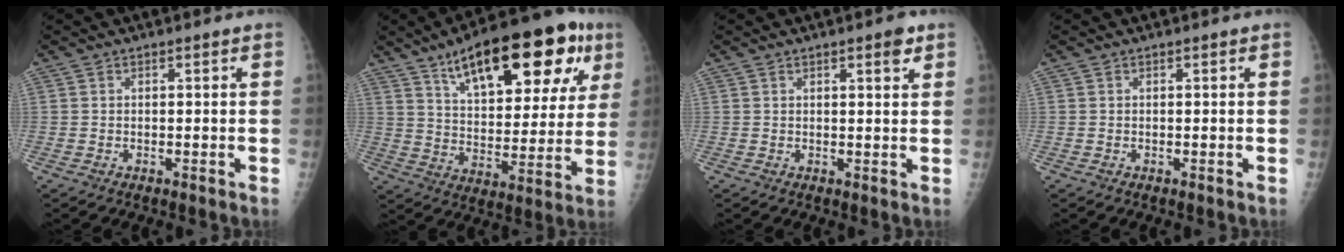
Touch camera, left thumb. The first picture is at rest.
{"total": 25.6, "force": [13.1, 10.3, 19.4], "torque": [-0.247, -0.018, 0.199]}
{"total": 2.6, "force": [1.6, 0.6, 2.0], "torque": [-0.024, -0.007, 0.019]}
{"total": 0.0}